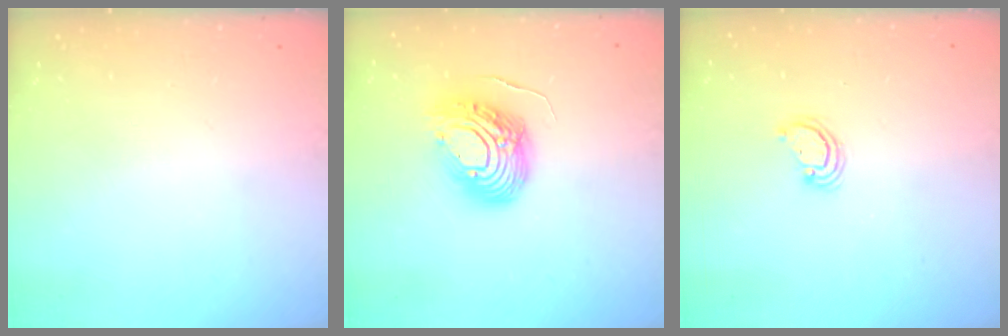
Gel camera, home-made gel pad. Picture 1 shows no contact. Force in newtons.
{"total": 15.0, "press": 14.9, "slide": 1.9}
{"total": 3.0, "press": 2.9, "slide": 0.3}